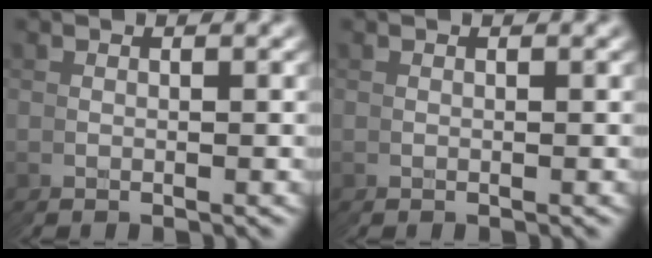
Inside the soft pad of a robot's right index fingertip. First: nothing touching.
{"total": 0.0}